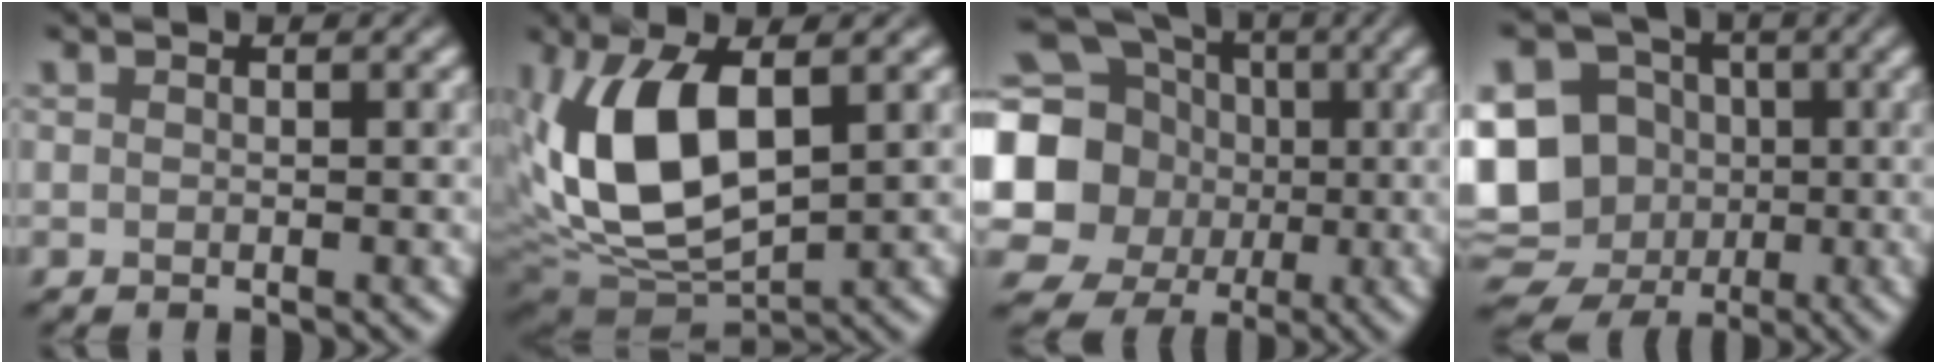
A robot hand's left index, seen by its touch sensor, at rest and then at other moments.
{"total": 9.6, "force": [1.1, 4.8, 8.2], "torque": [-0.199, 0.001, 0.041]}
{"total": 16.4, "force": [-0.5, 15.6, 5.1], "torque": [-0.175, 0.010, -0.023]}
{"total": 11.6, "force": [-1.2, 10.9, 4.0], "torque": [-0.112, 0.011, -0.019]}